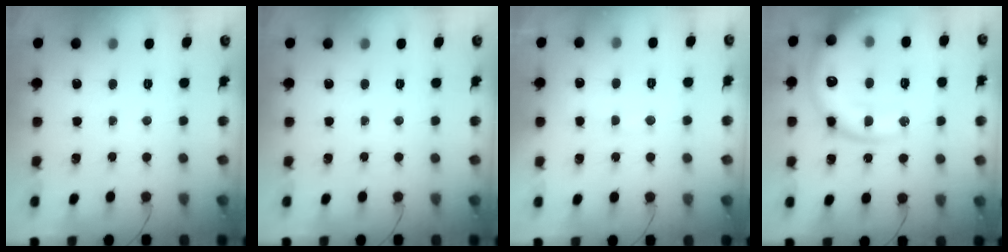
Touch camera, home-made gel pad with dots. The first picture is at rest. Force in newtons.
{"total": 0.0}
{"total": 8.3, "press": 8.2, "slide": 1.3}
{"total": 20.9, "press": 20.6, "slide": 3.3}